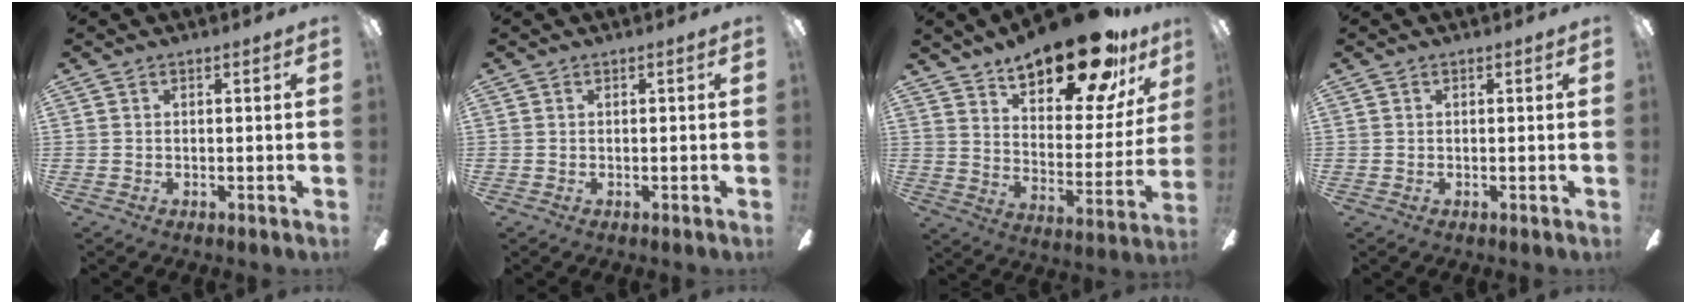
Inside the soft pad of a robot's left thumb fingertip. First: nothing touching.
{"total": 0.0}
{"total": 22.7, "force": [17.3, 7.7, 12.6], "torque": [-0.184, -0.109, 0.285]}
{"total": 0.0}